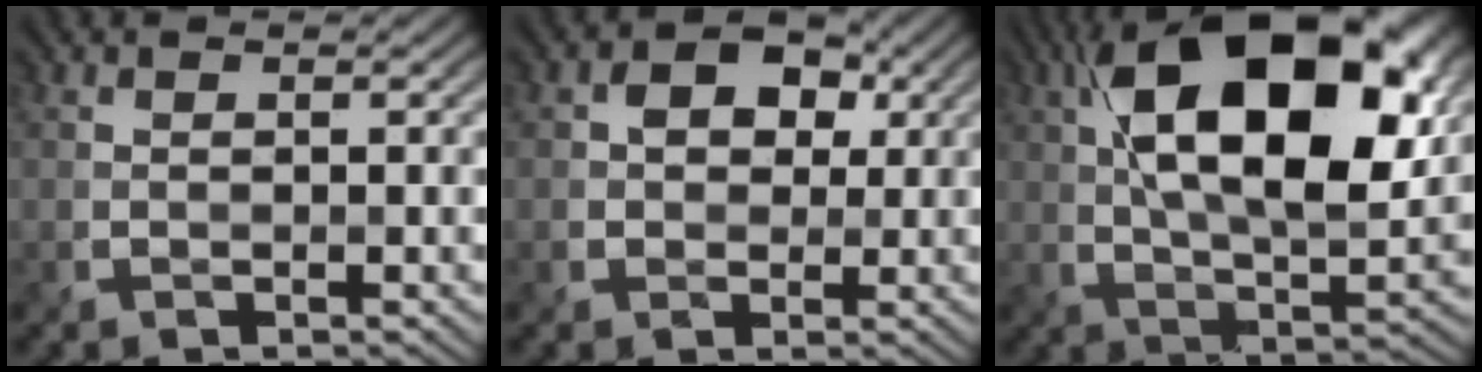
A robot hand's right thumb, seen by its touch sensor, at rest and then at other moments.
{"total": 4.5, "force": [1.0, 3.6, 2.5], "torque": [-0.043, 0.007, 0.003]}
{"total": 19.2, "force": [6.1, 8.9, 15.8], "torque": [-0.272, 0.042, 0.079]}